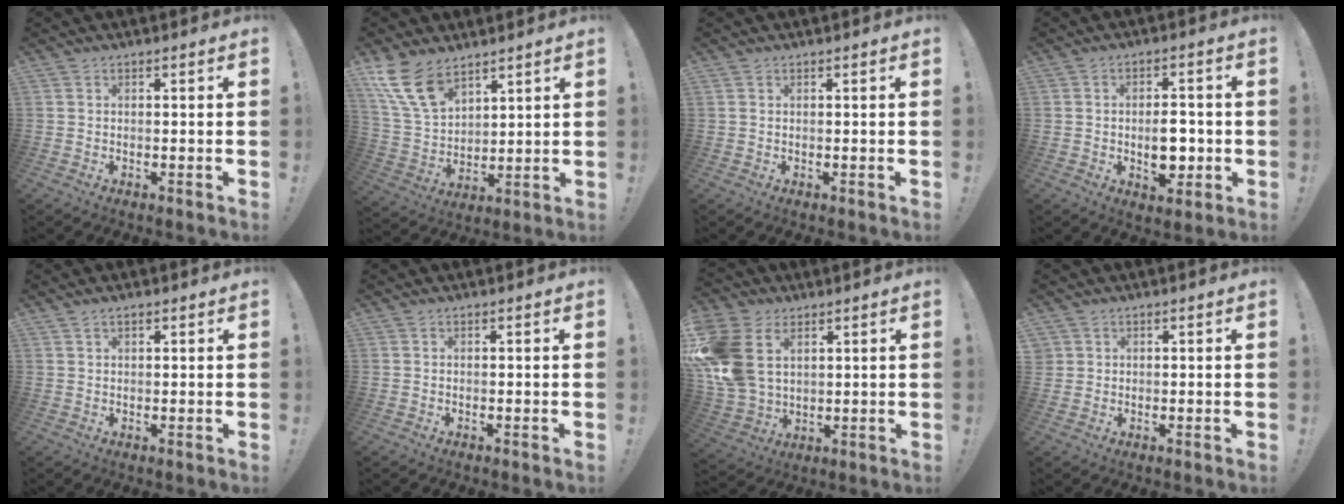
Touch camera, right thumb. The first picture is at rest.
{"total": 12.8, "force": [8.6, 6.8, 6.7], "torque": [-0.143, -0.048, 0.167]}
{"total": 1.0, "force": [-0.6, -0.6, -0.5], "torque": [0.008, 0.005, -0.010]}
{"total": 8.6, "force": [-1.4, 5.2, 6.7], "torque": [-0.093, 0.005, -0.024]}
{"total": 1.3, "force": [0.9, 0.6, 0.6], "torque": [-0.008, -0.002, 0.017]}
{"total": 0.0}
{"total": 17.4, "force": [5.2, 12.8, 10.6], "torque": [-0.226, -0.018, 0.099]}
{"total": 1.8, "force": [0.9, 1.6, 0.2], "torque": [-0.004, -0.002, 0.018]}